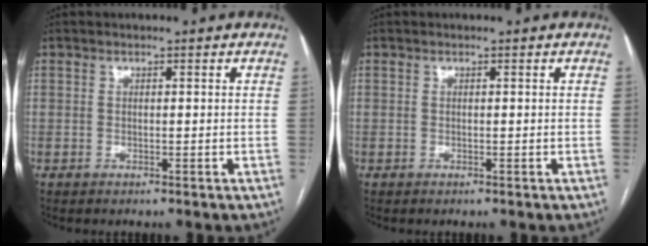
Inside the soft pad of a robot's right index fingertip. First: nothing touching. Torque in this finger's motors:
{"motor_torque": [0.00, 0.00, 0.00, 0.00]}